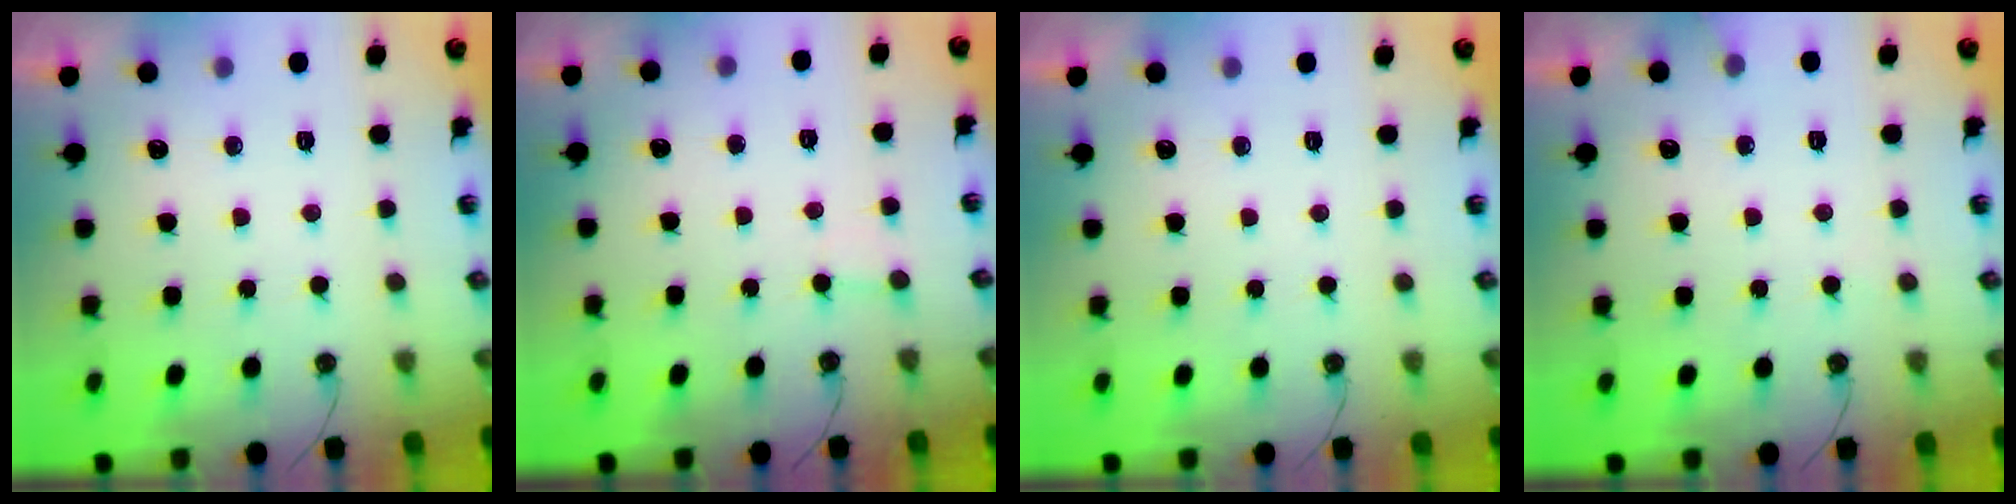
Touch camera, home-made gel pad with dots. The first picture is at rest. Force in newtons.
{"total": 1.7, "press": 1.7, "slide": 0.1}
{"total": 0.0}
{"total": 5.5, "press": 5.5, "slide": 0.5}